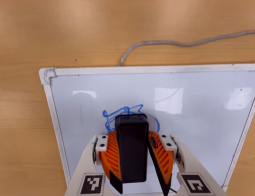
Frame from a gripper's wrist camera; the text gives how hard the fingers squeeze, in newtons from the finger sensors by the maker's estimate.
{"total": 14.4, "left": 16.6, "right": 12.2}